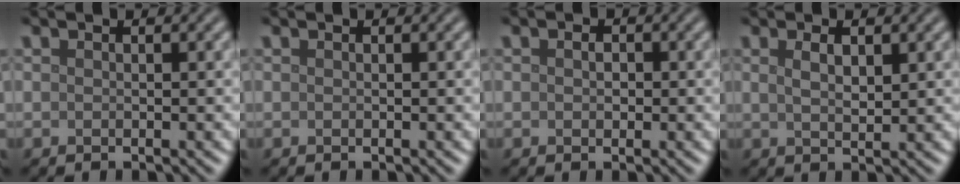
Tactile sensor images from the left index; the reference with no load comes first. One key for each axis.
{"total": 0.0}
{"total": 1.1, "fx": 0.1, "fy": 0.9, "fz": 0.7, "tx": -0.007, "ty": -0.002, "tz": 0.001}
{"total": 2.0, "fx": 0.9, "fy": 0.6, "fz": 1.7, "tx": -0.031, "ty": 0.000, "tz": 0.018}